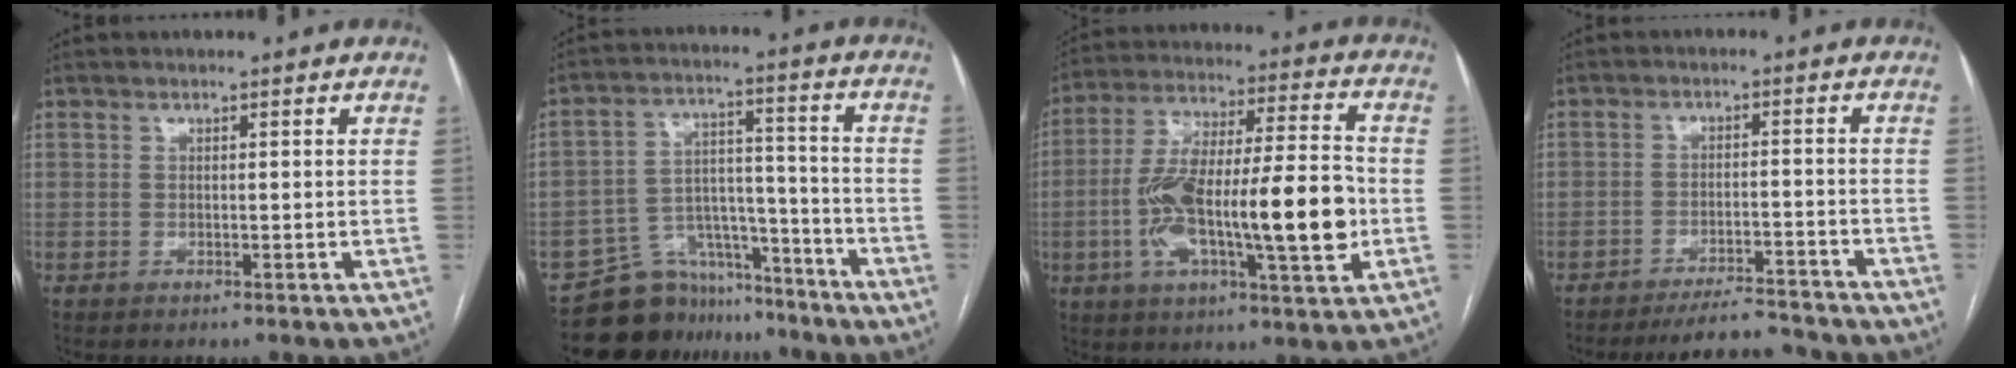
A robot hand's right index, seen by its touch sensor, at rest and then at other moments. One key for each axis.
{"total": 11.1, "fx": -9.8, "fy": 5.4, "fz": 0.2, "tx": 0.010, "ty": 0.066, "tz": -0.159}
{"total": 20.8, "fx": -3.8, "fy": 3.9, "fz": 20.1, "tx": -0.349, "ty": 0.018, "tz": -0.055}
{"total": 8.8, "fx": -8.5, "fy": 1.4, "fz": 1.5, "tx": -0.014, "ty": 0.007, "tz": -0.125}